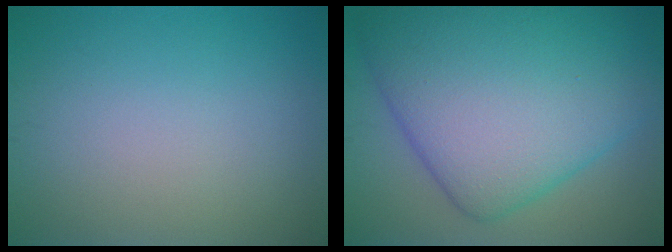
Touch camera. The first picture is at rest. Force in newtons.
{"total": 14.0, "press": 14.0, "slide": 0.3}